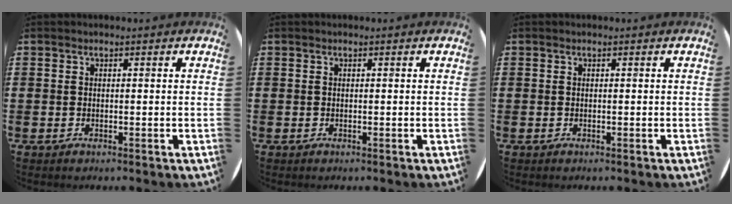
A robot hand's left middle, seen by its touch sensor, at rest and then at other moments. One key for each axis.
{"total": 0.0}
{"total": 0.0}